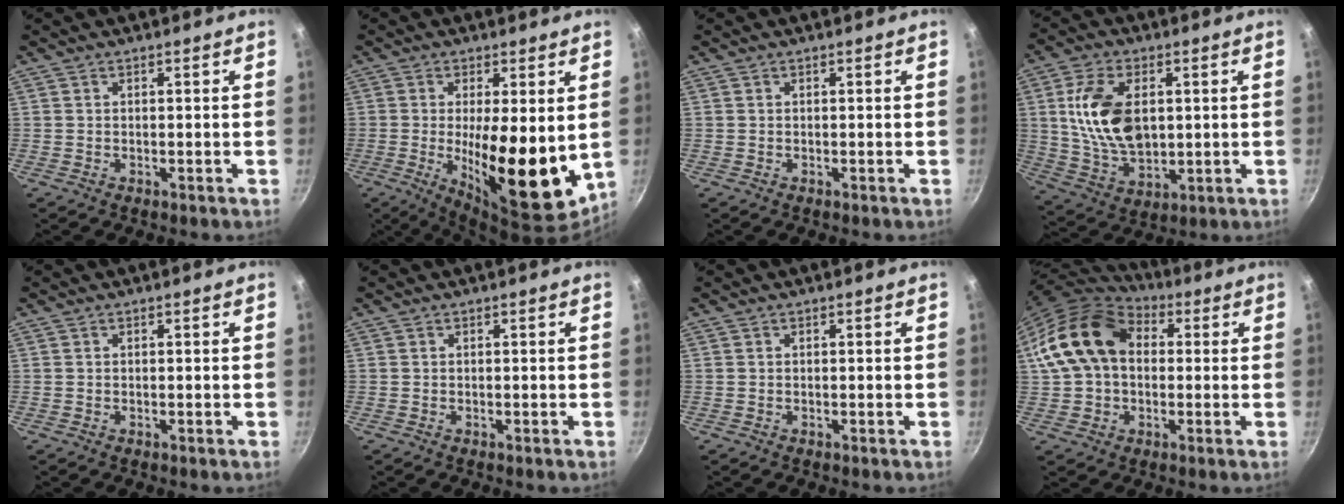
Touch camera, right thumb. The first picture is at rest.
{"total": 16.5, "force": [-0.6, 5.3, 15.6], "torque": [-0.220, -0.027, -0.002]}
{"total": 0.0}
{"total": 14.9, "force": [2.4, 9.1, 11.6], "torque": [-0.197, -0.013, 0.052]}
{"total": 0.0}
{"total": 0.0}
{"total": 0.0}
{"total": 16.7, "force": [2.4, 12.1, 11.2], "torque": [-0.188, 0.031, 0.031]}